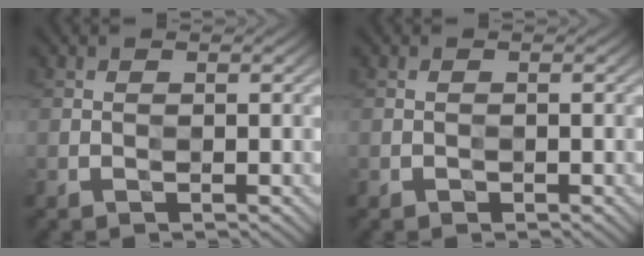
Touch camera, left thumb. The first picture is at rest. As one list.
[{"total": 0.7, "force": [-0.6, 0.3, 0.1], "torque": [0.003, -0.001, -0.009]}]